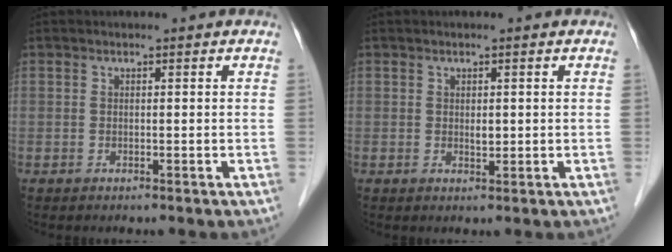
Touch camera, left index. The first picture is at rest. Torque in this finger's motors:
{"motor_torque": [0.05, 0.06, -0.01, 0.00]}